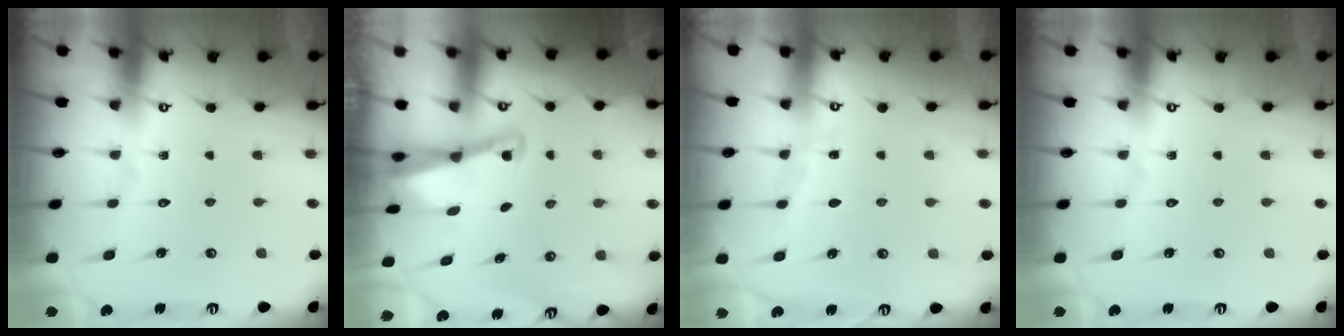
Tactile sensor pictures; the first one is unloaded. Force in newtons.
{"total": 2.5, "press": 2.5, "slide": 0.4}
{"total": 2.8, "press": 2.8, "slide": 0.4}
{"total": 0.0}